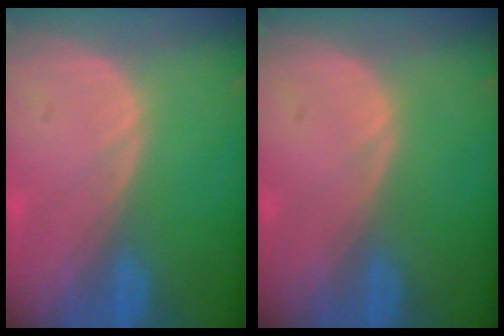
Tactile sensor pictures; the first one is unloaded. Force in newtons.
{"total": 0.0}